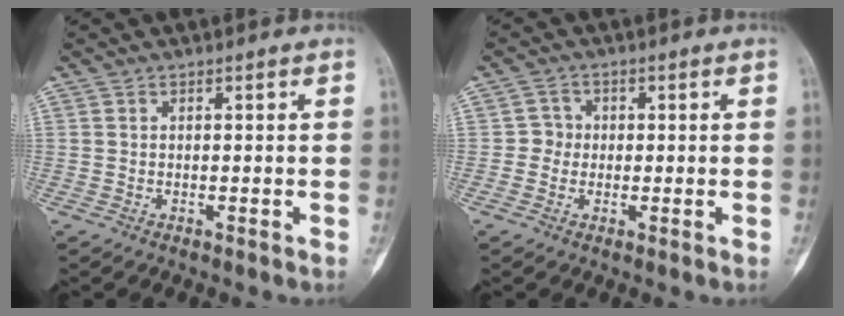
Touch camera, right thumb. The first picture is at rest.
{"total": 2.8, "force": [-0.2, 2.7, 0.5], "torque": [0.014, 0.010, -0.010]}